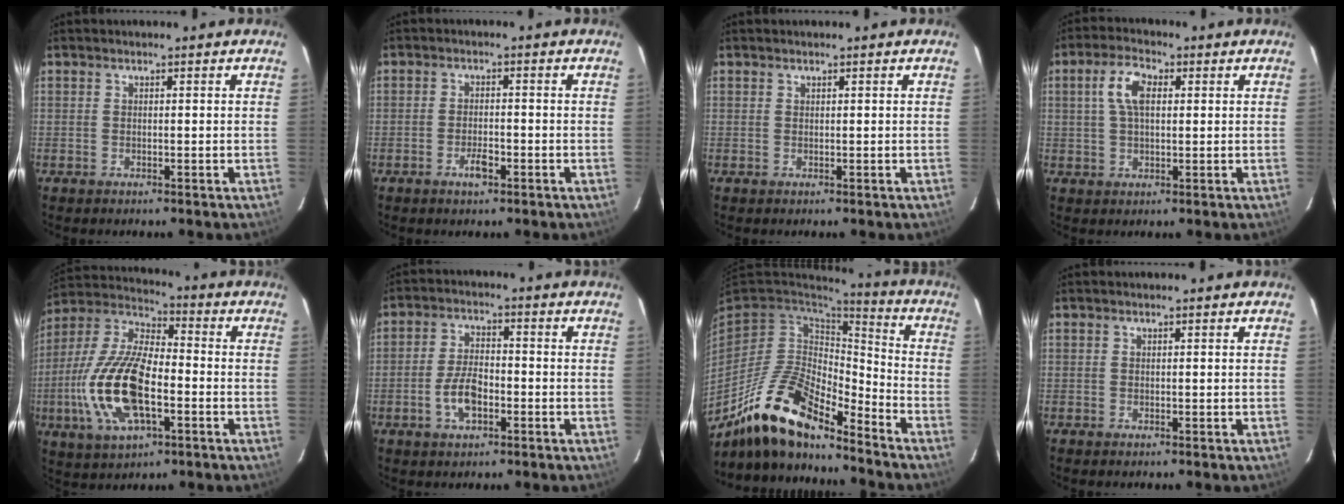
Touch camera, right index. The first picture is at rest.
{"total": 3.2, "force": [-1.9, 1.3, 2.2], "torque": [-0.047, 0.000, -0.033]}
{"total": 0.0}
{"total": 6.2, "force": [1.5, 3.1, 5.1], "torque": [-0.099, 0.015, 0.028]}
{"total": 18.8, "force": [-4.9, 8.2, 16.2], "torque": [-0.348, -0.006, -0.095]}
{"total": 6.6, "force": [-2.6, 3.3, 5.1], "torque": [-0.106, 0.005, -0.045]}
{"total": 17.8, "force": [-13.6, 5.3, 10.3], "torque": [-0.209, -0.015, -0.257]}
{"total": 0.0}